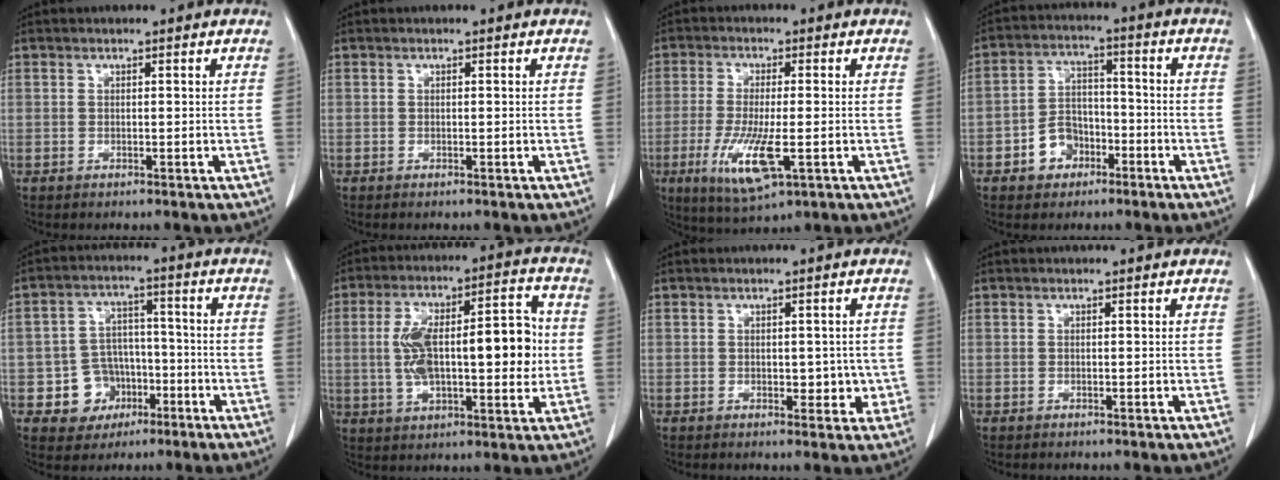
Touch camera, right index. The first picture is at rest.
{"total": 0.0}
{"total": 9.3, "force": [-3.0, 1.7, 8.7], "torque": [-0.170, -0.027, -0.050]}
{"total": 6.4, "force": [-3.1, 4.9, 2.8], "torque": [-0.055, 0.022, -0.048]}
{"total": 7.5, "force": [-2.9, 6.7, 1.6], "torque": [-0.022, 0.018, -0.036]}
{"total": 17.0, "force": [0.5, 5.7, 16.0], "torque": [-0.268, 0.033, 0.015]}
{"total": 3.7, "force": [-0.5, 2.3, 2.9], "torque": [-0.025, 0.003, 0.001]}
{"total": 0.0}